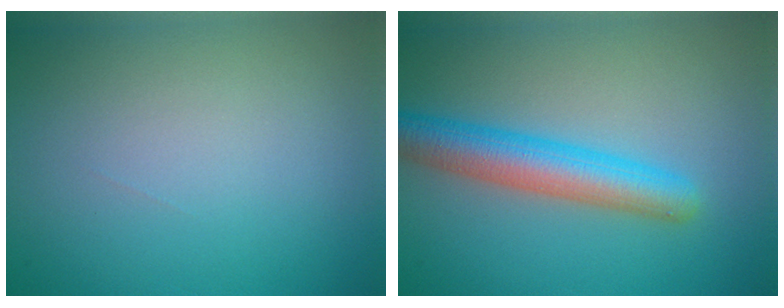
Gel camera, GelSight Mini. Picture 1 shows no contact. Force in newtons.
{"total": 5.3, "press": 5.3, "slide": 0.1}